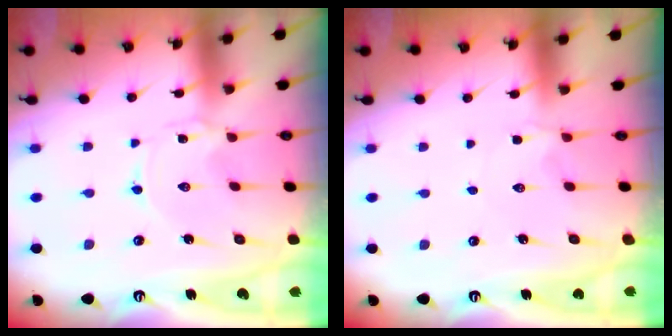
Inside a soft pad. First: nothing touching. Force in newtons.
{"total": 1.7, "press": 1.6, "slide": 0.5}